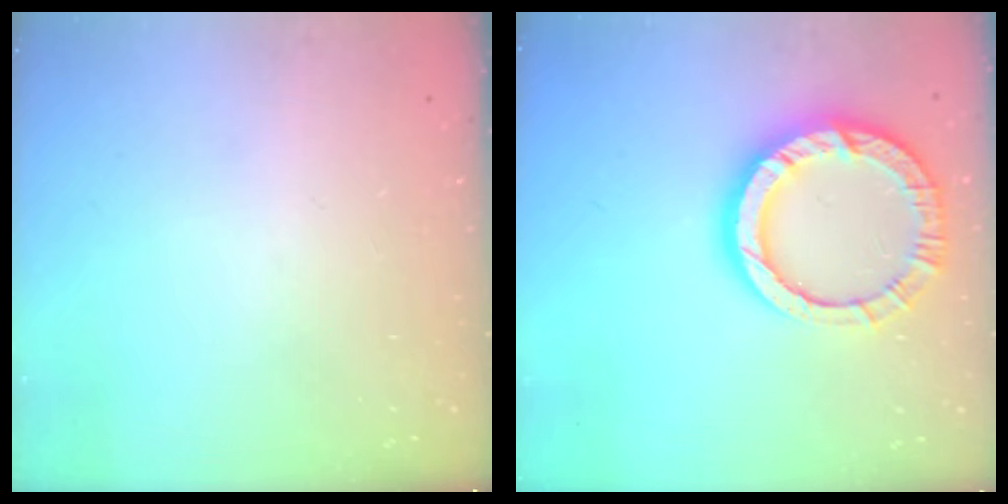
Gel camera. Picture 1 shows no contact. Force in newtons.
{"total": 15.1, "press": 15.0, "slide": 1.5}